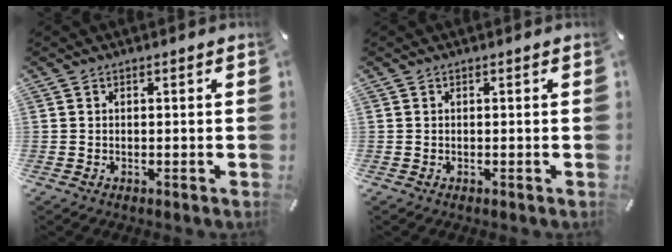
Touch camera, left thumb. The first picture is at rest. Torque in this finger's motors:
{"motor_torque": [0.00, 0.00, 0.00, 0.00, 0.00]}